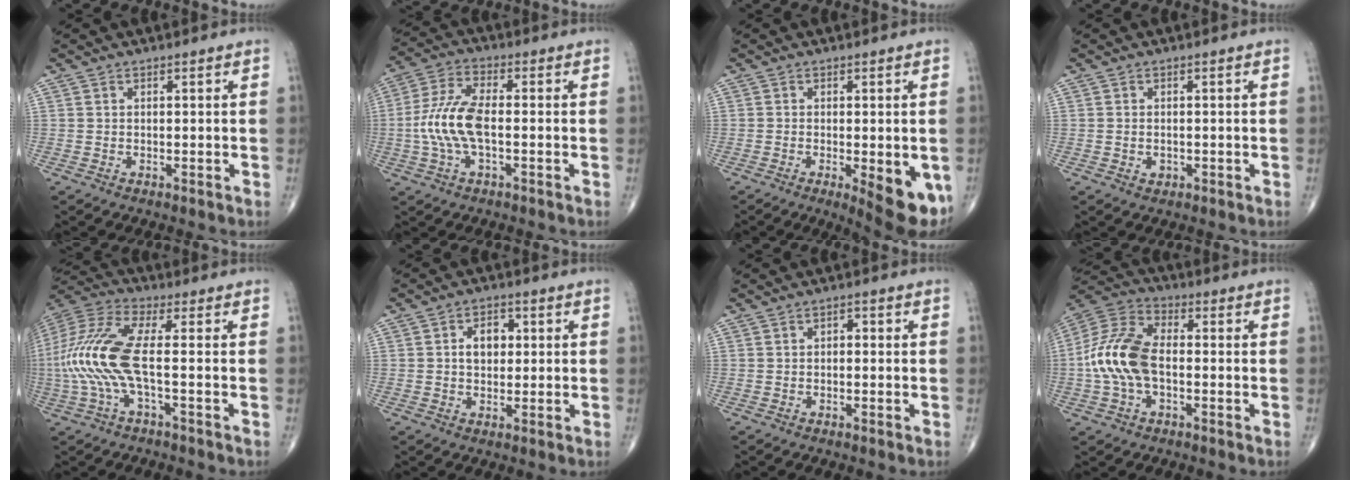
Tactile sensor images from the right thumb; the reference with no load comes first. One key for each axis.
{"total": 10.2, "fx": -1.4, "fy": 4.2, "fz": 9.2, "tx": -0.212, "ty": 0.025, "tz": -0.029}
{"total": 9.5, "fx": -3.1, "fy": 3.2, "fz": 8.4, "tx": -0.099, "ty": -0.015, "tz": -0.036}
{"total": 1.3, "fx": -0.3, "fy": 1.0, "fz": 0.8, "tx": -0.008, "ty": 0.002, "tz": -0.001}
{"total": 15.0, "fx": -1.7, "fy": 4.2, "fz": 14.2, "tx": -0.345, "ty": 0.030, "tz": -0.039}
{"total": 5.1, "fx": 0.7, "fy": 3.6, "fz": 3.6, "tx": -0.041, "ty": 0.008, "tz": 0.007}
{"total": 1.4, "fx": 0.0, "fy": 0.9, "fz": 1.0, "tx": -0.009, "ty": 0.005, "tz": -0.005}
{"total": 13.5, "fx": -1.5, "fy": 7.8, "fz": 10.9, "tx": -0.232, "ty": 0.035, "tz": -0.034}